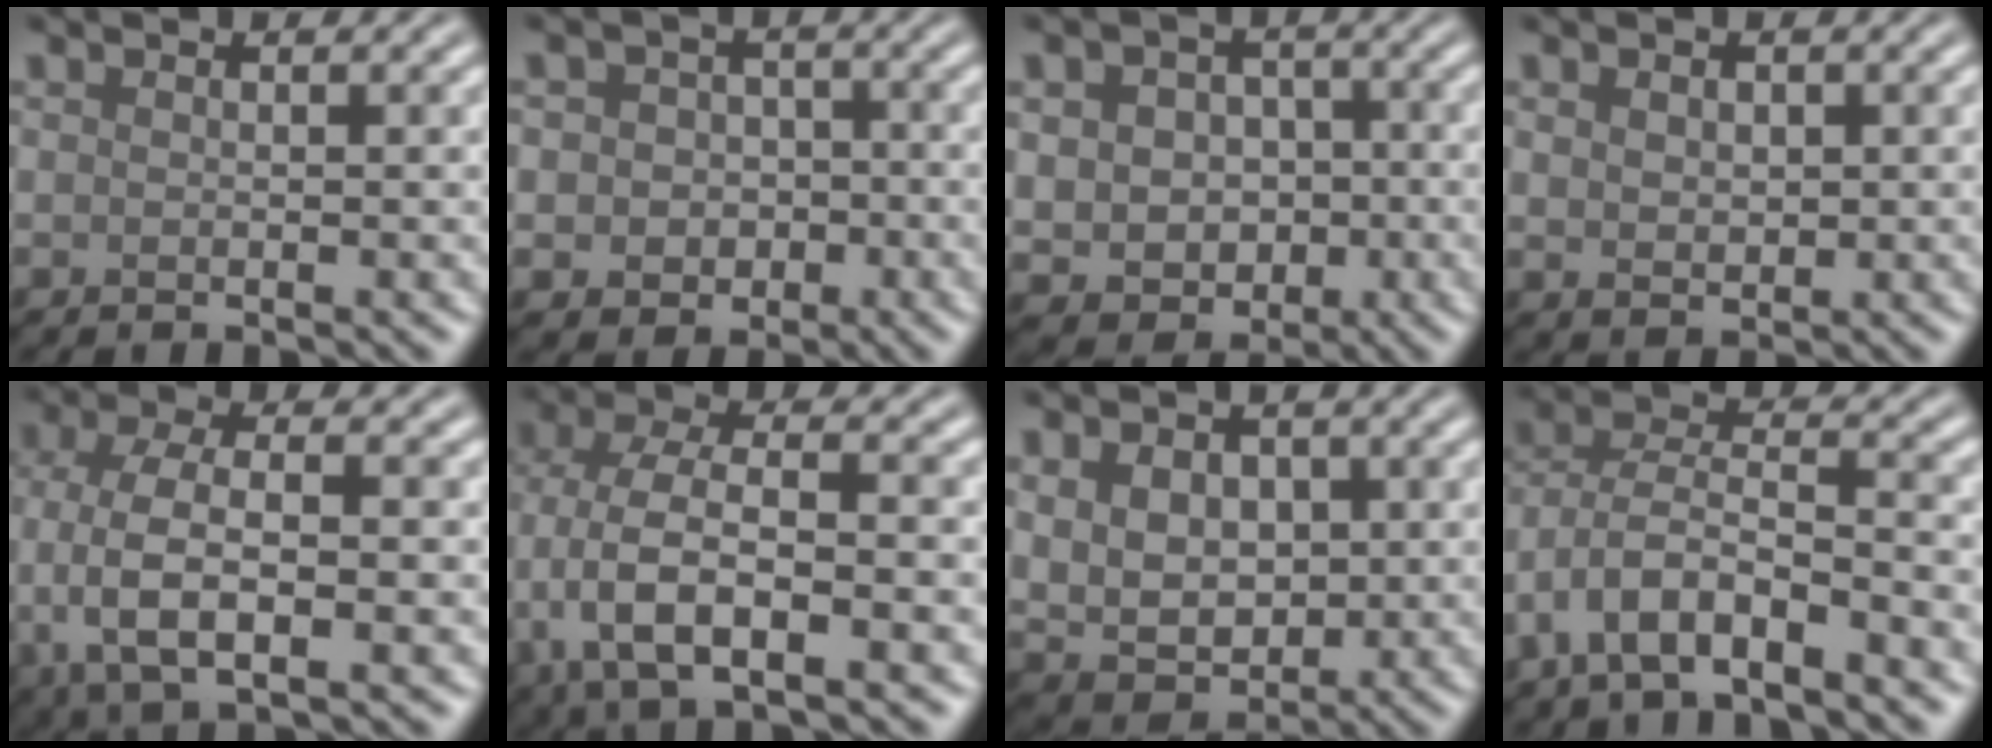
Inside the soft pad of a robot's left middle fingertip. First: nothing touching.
{"total": 4.3, "force": [-0.4, 3.9, 1.7], "torque": [-0.009, 0.012, -0.026]}
{"total": 6.3, "force": [-0.4, 5.4, 3.3], "torque": [-0.043, 0.002, -0.018]}
{"total": 1.7, "force": [0.5, 1.3, 1.0], "torque": [-0.019, -0.004, 0.013]}
{"total": 7.6, "force": [-1.1, 3.4, 6.6], "torque": [-0.132, -0.003, -0.023]}
{"total": 8.9, "force": [-2.4, 4.2, 7.5], "torque": [-0.155, -0.001, -0.048]}
{"total": 6.7, "force": [1.0, 5.1, 4.2], "torque": [-0.081, -0.003, 0.025]}
{"total": 7.1, "force": [-4.0, 2.9, 5.2], "torque": [-0.092, 0.009, -0.082]}